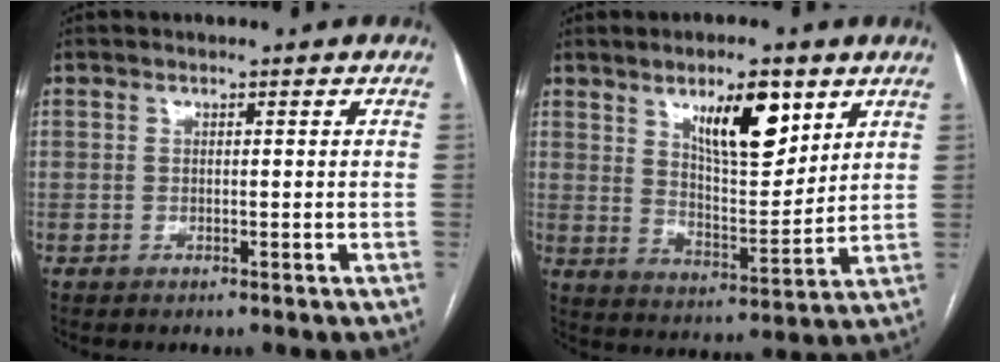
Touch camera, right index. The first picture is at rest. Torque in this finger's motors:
{"motor_torque": [1.07, 0.97, 0.27, 0.08]}